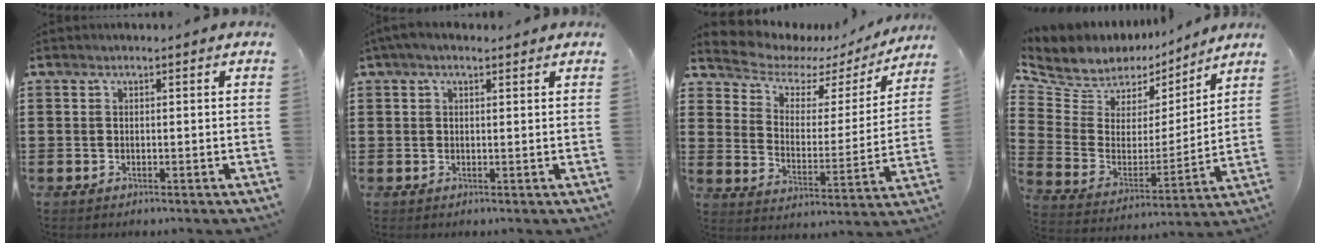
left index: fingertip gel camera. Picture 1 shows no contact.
{"total": 1.8, "force": [1.1, 0.6, 1.3], "torque": [-0.027, 0.006, 0.020]}
{"total": 4.8, "force": [4.0, 2.5, 1.2], "torque": [-0.054, -0.025, 0.062]}
{"total": 6.8, "force": [5.5, 3.9, 0.3], "torque": [-0.053, -0.045, 0.099]}